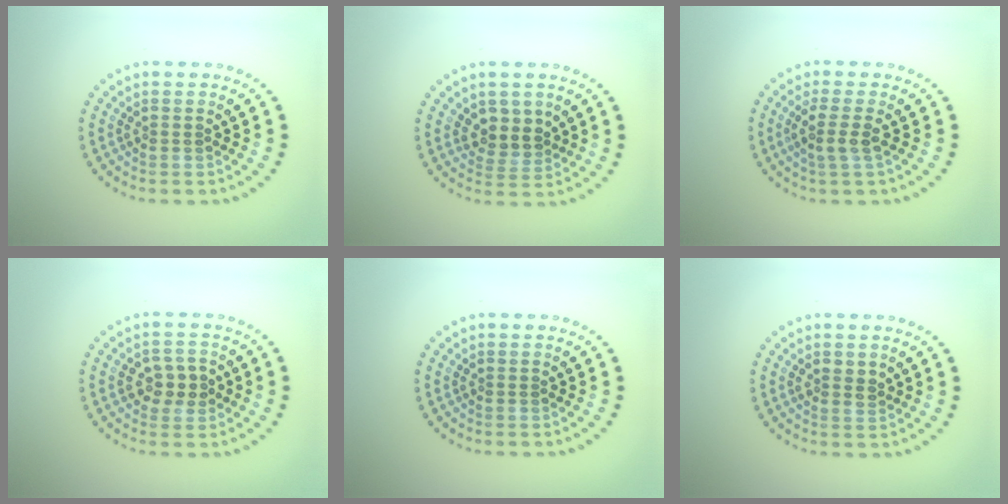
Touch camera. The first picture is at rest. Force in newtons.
{"total": 2.6, "press": 2.2, "slide": 1.4}
{"total": 2.1, "press": 1.7, "slide": 1.2}
{"total": 2.8, "press": 2.8, "slide": 0.3}
{"total": 0.0}
{"total": 1.4, "press": 1.3, "slide": 0.5}